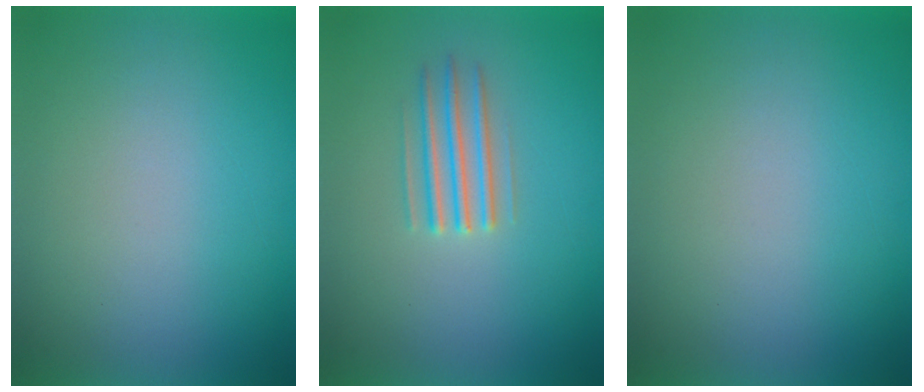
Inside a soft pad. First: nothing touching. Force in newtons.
{"total": 2.8}
{"total": 1.0}